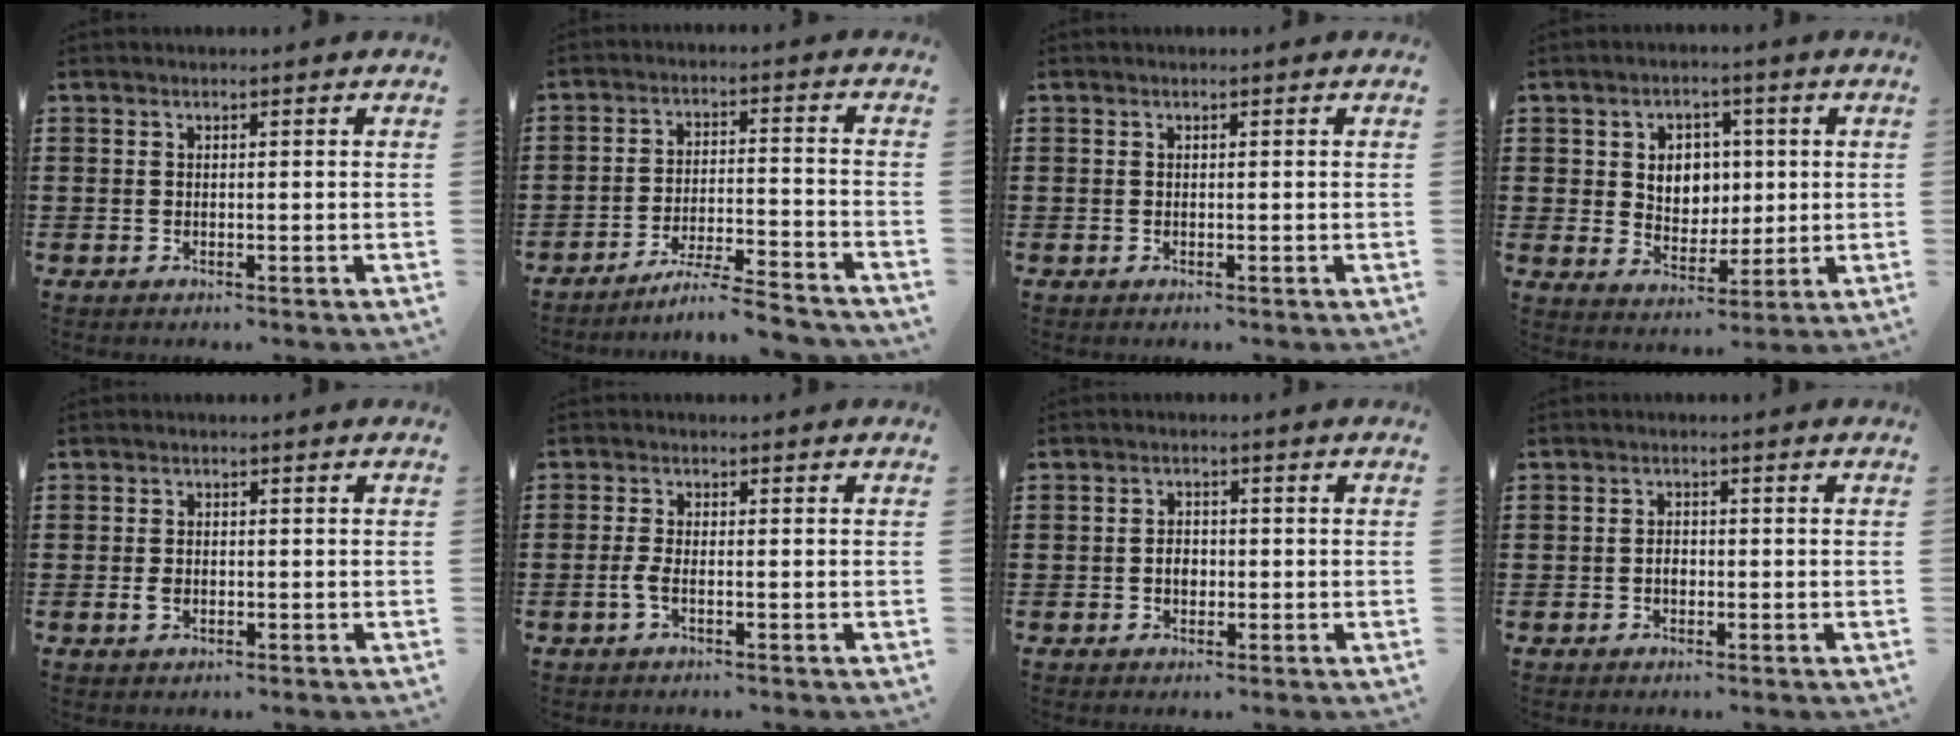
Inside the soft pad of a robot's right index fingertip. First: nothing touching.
{"total": 6.1, "force": [-5.6, -0.6, 2.3], "torque": [-0.045, -0.013, -0.107]}
{"total": 0.0}
{"total": 5.3, "force": [1.1, 4.7, 2.3], "torque": [-0.050, 0.009, 0.014]}
{"total": 1.5, "force": [-0.3, 1.0, 1.1], "torque": [-0.022, 0.004, -0.006]}
{"total": 2.2, "force": [-0.9, 0.3, 1.9], "torque": [-0.051, -0.010, -0.019]}
{"total": 2.1, "force": [-0.4, 1.5, 1.5], "torque": [-0.032, 0.001, -0.009]}
{"total": 1.5, "force": [-0.5, 0.9, 1.1], "torque": [-0.024, -0.002, -0.009]}